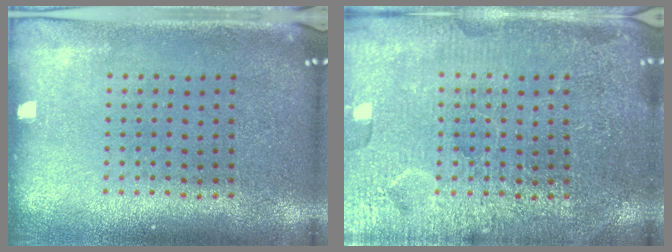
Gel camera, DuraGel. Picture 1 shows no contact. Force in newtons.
{"total": 3.7, "press": 3.7, "slide": 0.5}